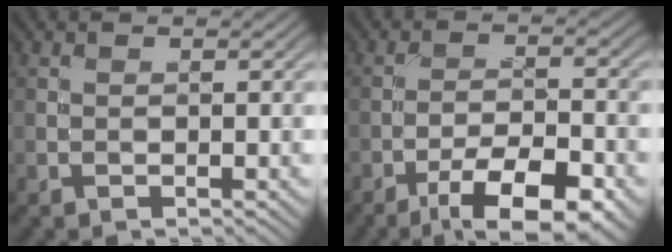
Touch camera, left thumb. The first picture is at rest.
{"total": 10.6, "force": [-6.8, 3.5, 7.4], "torque": [-0.120, -0.005, -0.107]}